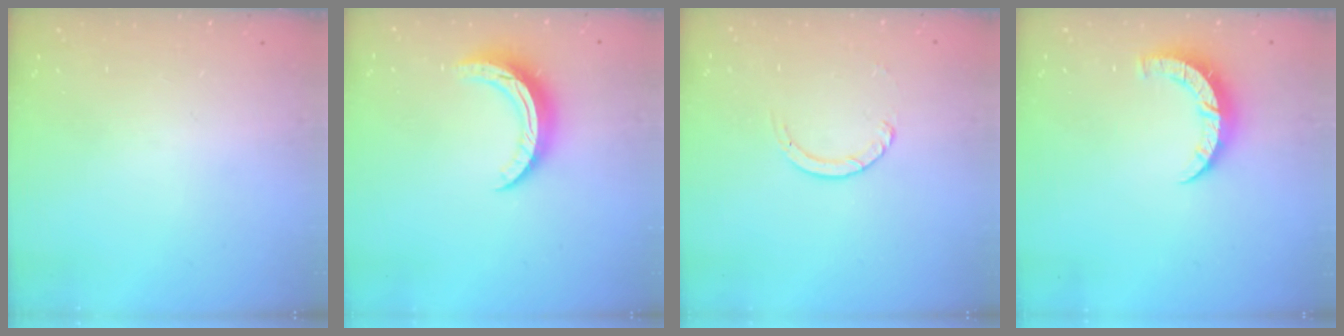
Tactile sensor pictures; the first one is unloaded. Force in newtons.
{"total": 9.9, "press": 9.9, "slide": 0.2}
{"total": 2.7, "press": 2.7, "slide": 0.3}
{"total": 6.5, "press": 6.5, "slide": 0.4}